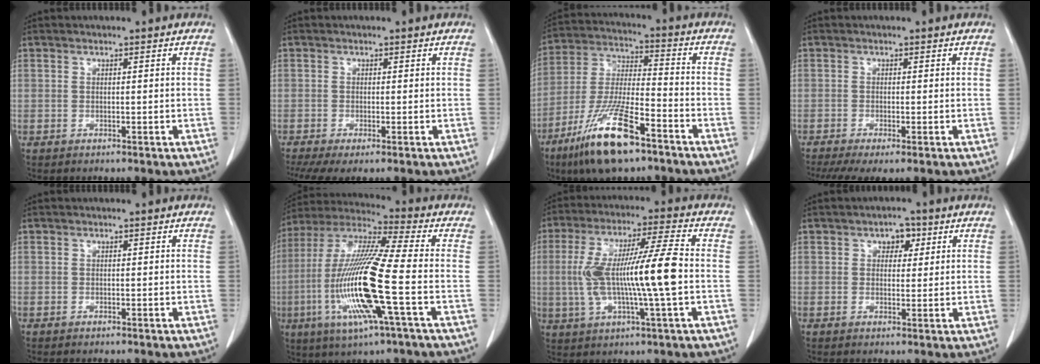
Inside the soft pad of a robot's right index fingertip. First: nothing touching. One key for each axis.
{"total": 4.9, "fx": -3.3, "fy": 1.1, "fz": 3.4, "tx": -0.061, "ty": -0.010, "tz": -0.058}
{"total": 15.5, "fx": -9.6, "fy": 2.8, "fz": 11.8, "tx": -0.248, "ty": -0.031, "tz": -0.177}
{"total": 5.8, "fx": -4.0, "fy": 1.1, "fz": 4.1, "tx": -0.064, "ty": -0.013, "tz": -0.068}
{"total": 0.0}
{"total": 18.3, "fx": -4.4, "fy": 0.6, "fz": 17.8, "tx": -0.377, "ty": -0.014, "tz": -0.092}
{"total": 13.7, "fx": -0.9, "fy": 0.3, "fz": 13.7, "tx": -0.269, "ty": 0.009, "tz": -0.018}
{"total": 2.9, "fx": 1.3, "fy": 1.9, "fz": 1.8, "tx": -0.021, "ty": 0.007, "tz": 0.016}